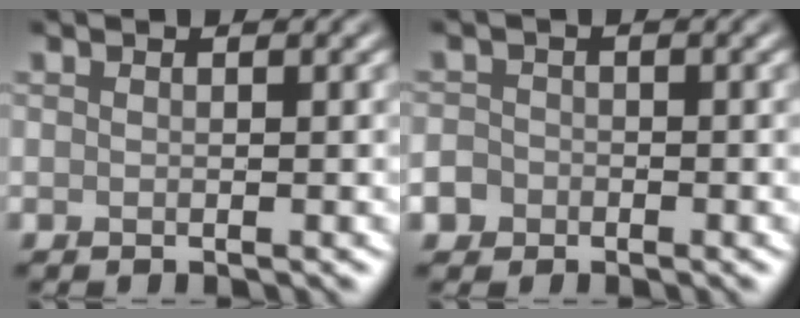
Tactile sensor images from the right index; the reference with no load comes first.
{"total": 3.3, "force": [-1.9, 2.7, 0.8], "torque": [-0.003, -0.008, -0.039]}